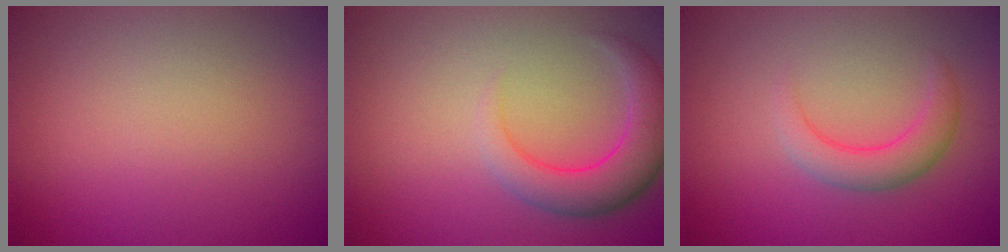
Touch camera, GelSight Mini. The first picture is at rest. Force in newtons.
{"total": 4.6, "press": 4.6, "slide": 0.2}
{"total": 2.9, "press": 2.9, "slide": 0.2}